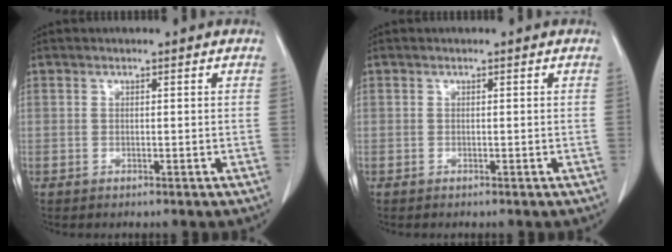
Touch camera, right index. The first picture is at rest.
{"total": 0.0}